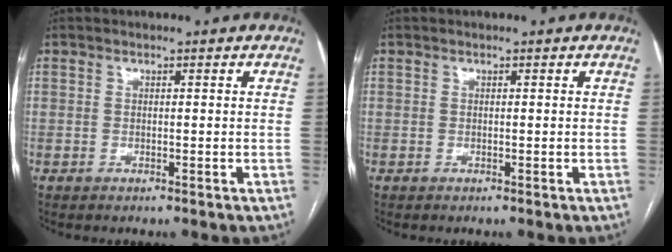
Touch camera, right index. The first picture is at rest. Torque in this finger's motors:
{"motor_torque": [0.00, 0.00, 0.00, 0.00]}